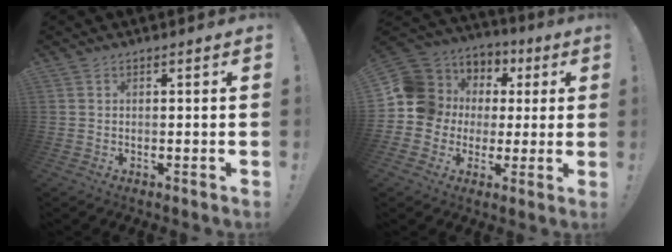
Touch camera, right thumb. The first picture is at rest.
{"total": 13.8, "force": [1.3, 13.1, 4.2], "torque": [-0.053, -0.002, 0.056]}